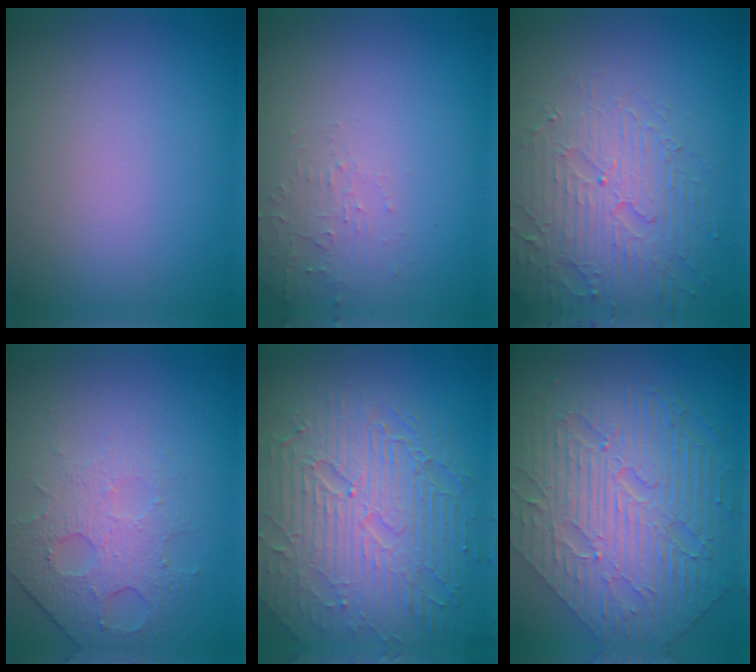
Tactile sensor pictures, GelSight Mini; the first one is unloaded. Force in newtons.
{"total": 1.5, "press": 1.5, "slide": 0.3}
{"total": 5.2, "press": 4.7, "slide": 2.1}
{"total": 4.9, "press": 3.2, "slide": 3.7}
{"total": 10.2, "press": 6.6, "slide": 7.7}
{"total": 10.4, "press": 7.1, "slide": 7.6}